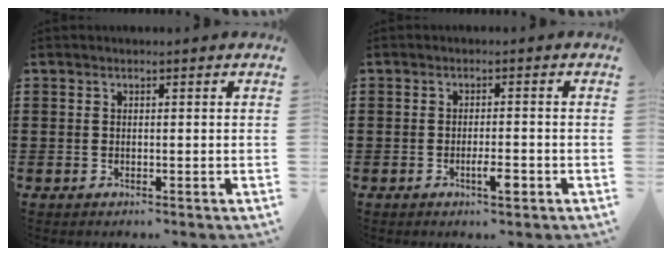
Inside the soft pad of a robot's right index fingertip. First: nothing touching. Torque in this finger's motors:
{"motor_torque": [1.34, 0.50, 0.52, 0.14]}